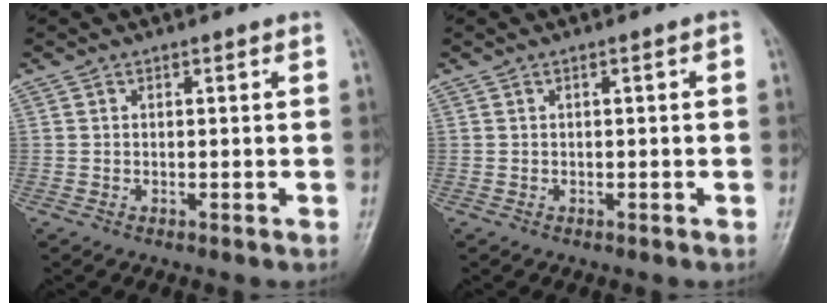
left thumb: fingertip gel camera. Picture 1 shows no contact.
{"total": 1.0, "force": [-0.1, 0.3, 0.9], "torque": [-0.013, 0.005, 0.000]}